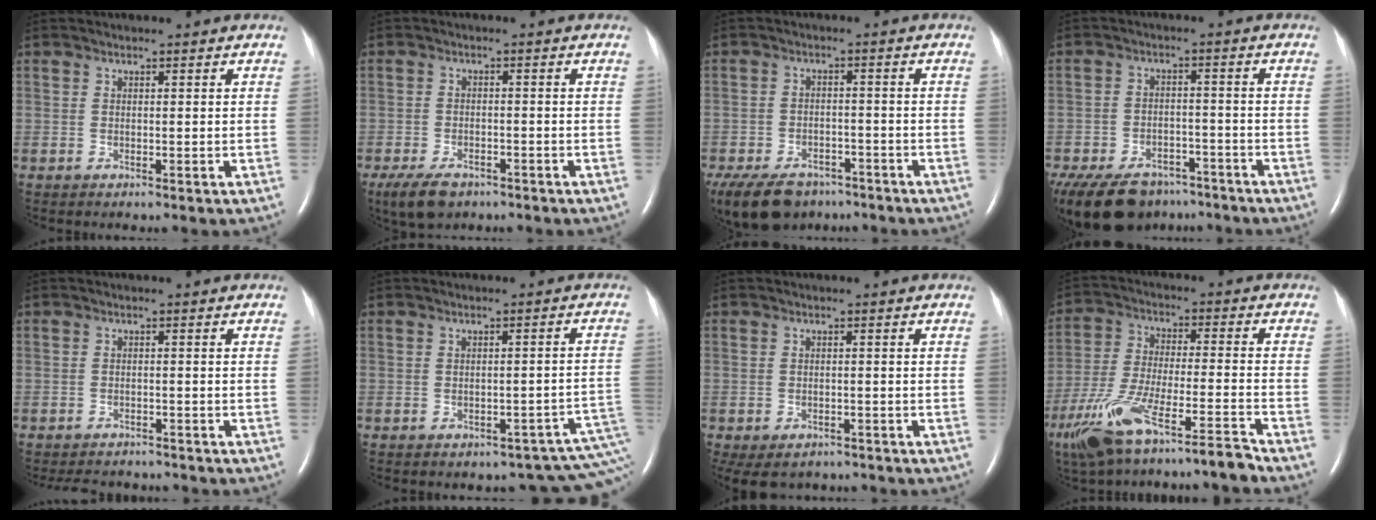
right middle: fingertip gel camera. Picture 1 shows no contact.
{"total": 8.6, "force": [-6.1, 4.7, 4.0], "torque": [-0.086, -0.007, -0.095]}
{"total": 13.7, "force": [-9.8, 7.8, 5.6], "torque": [-0.143, -0.010, -0.140]}
{"total": 18.7, "force": [-13.6, 10.3, 7.6], "torque": [-0.221, -0.022, -0.196]}
{"total": 6.4, "force": [-6.0, 1.8, 1.2], "torque": [-0.017, -0.006, -0.078]}
{"total": 8.7, "force": [-3.6, 4.5, 6.5], "torque": [-0.056, 0.025, -0.038]}
{"total": 7.1, "force": [-5.4, 4.2, 2.1], "torque": [-0.039, -0.001, -0.069]}
{"total": 13.2, "force": [-10.0, 0.6, 8.6], "torque": [-0.172, -0.015, -0.179]}